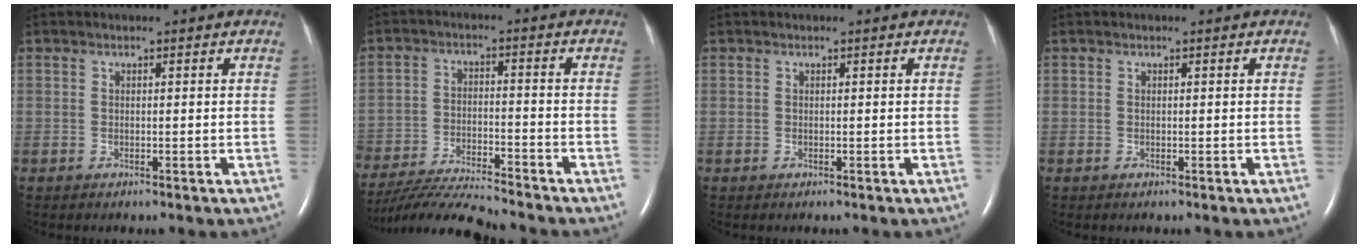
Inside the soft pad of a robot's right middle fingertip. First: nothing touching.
{"total": 12.0, "force": [-11.5, -0.5, 3.5], "torque": [-0.055, -0.015, -0.200]}
{"total": 0.0}
{"total": 0.0}